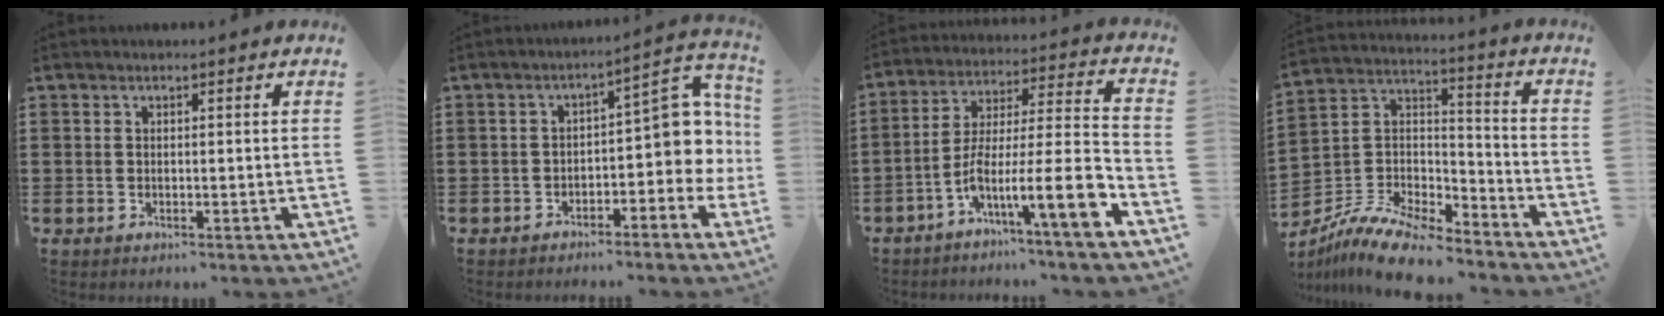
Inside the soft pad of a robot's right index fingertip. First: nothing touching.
{"total": 6.2, "force": [-1.2, 3.5, 5.0], "torque": [-0.066, -0.013, -0.030]}
{"total": 11.9, "force": [-6.3, 1.3, 10.1], "torque": [-0.184, -0.010, -0.121]}
{"total": 11.3, "force": [-9.9, 2.9, 4.7], "torque": [-0.104, 0.026, -0.198]}